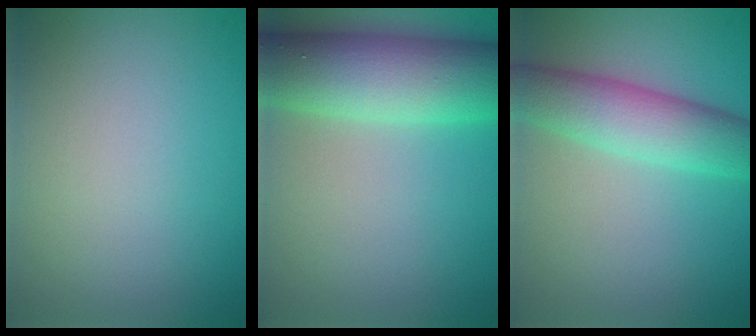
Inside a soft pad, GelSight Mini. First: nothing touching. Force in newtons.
{"total": 9.8, "press": 9.8, "slide": 0.3}
{"total": 6.1, "press": 6.1, "slide": 0.1}